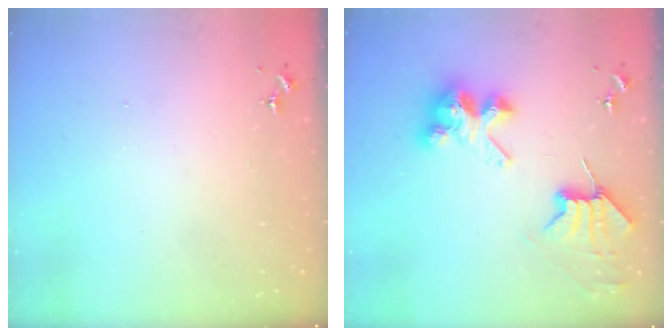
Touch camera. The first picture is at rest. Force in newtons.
{"total": 9.0, "press": 8.9, "slide": 1.3}